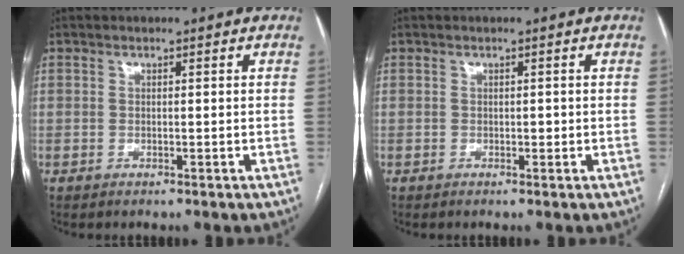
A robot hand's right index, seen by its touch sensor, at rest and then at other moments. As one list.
[{"total": 0.6, "force": [-0.1, 0.4, 0.5], "torque": [-0.006, 0.001, -0.003]}]